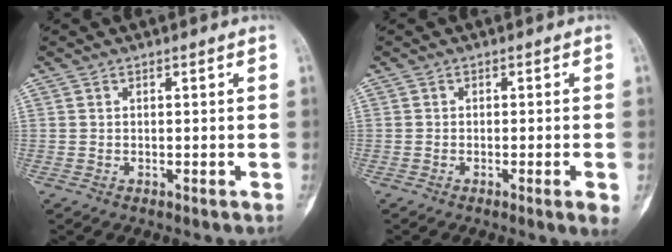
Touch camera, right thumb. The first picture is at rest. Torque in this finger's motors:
{"motor_torque": [-0.19, 0.13, 0.18, 0.31, -0.01]}